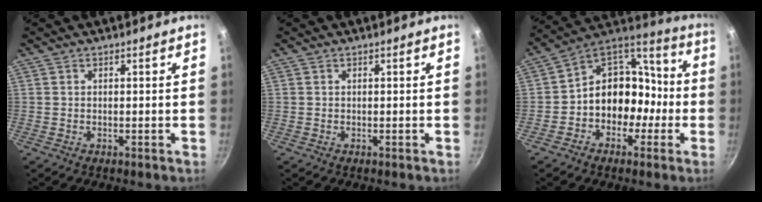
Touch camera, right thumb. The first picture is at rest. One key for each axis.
{"total": 0.0}
{"total": 14.3, "fx": -3.7, "fy": 11.8, "fz": 7.3, "tx": -0.046, "ty": 0.075, "tz": -0.070}